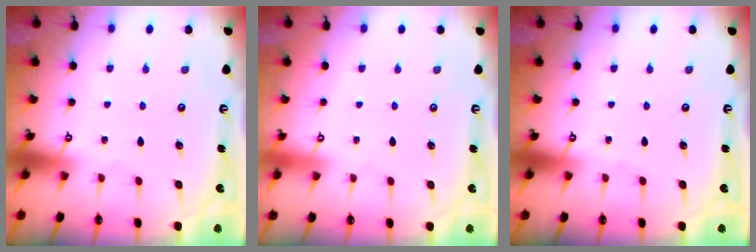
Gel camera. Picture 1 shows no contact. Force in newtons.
{"total": 3.9, "press": 3.9, "slide": 0.1}
{"total": 0.0}